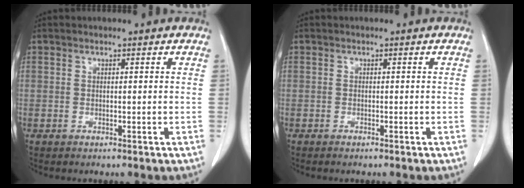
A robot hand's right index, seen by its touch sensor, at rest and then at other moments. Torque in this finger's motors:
{"motor_torque": [-0.07, 0.03, 0.06, 0.02]}